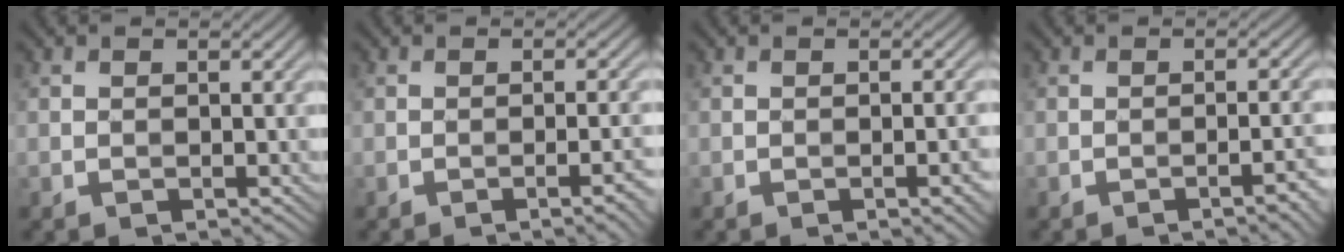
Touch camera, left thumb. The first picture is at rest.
{"total": 3.8, "force": [-1.5, 0.8, 3.4], "torque": [-0.040, 0.010, -0.022]}
{"total": 2.8, "force": [-1.0, 0.5, 2.6], "torque": [-0.033, 0.005, -0.015]}
{"total": 3.5, "force": [-1.7, 0.7, 2.9], "torque": [-0.034, 0.014, -0.028]}